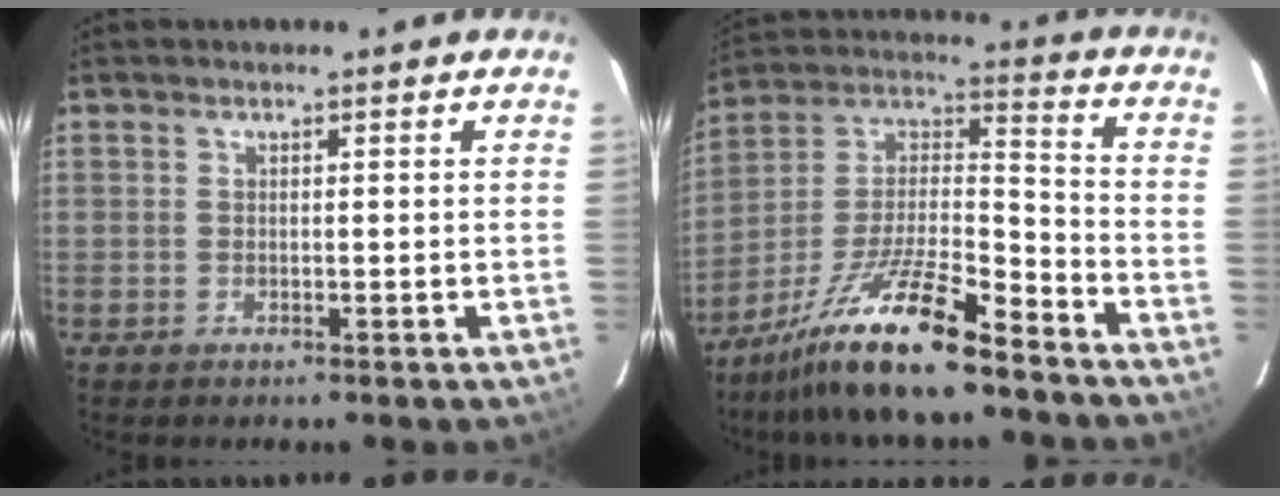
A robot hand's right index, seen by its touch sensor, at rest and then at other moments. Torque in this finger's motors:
{"motor_torque": [1.12, -1.02, 0.77, 0.19]}